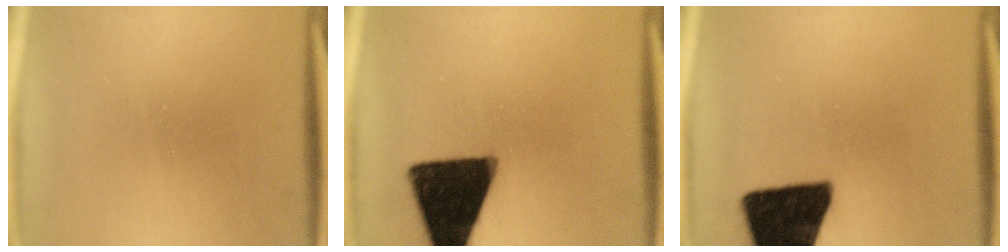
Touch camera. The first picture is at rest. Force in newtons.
{"total": 18.3}
{"total": 19.6}